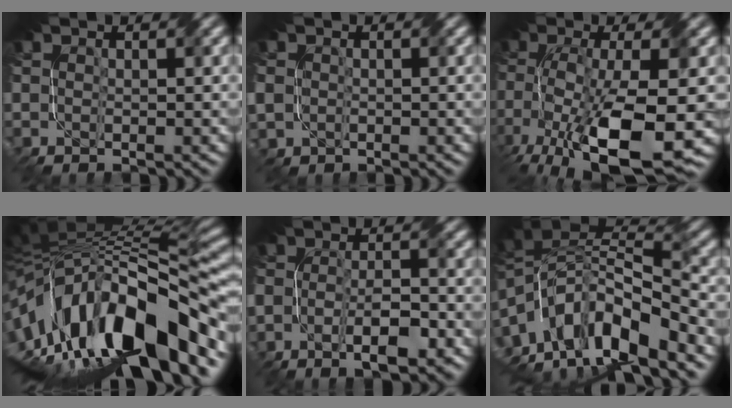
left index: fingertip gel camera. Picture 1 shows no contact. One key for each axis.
{"total": 2.0, "fx": 0.7, "fy": 1.9, "fz": -0.3, "tx": -0.001, "ty": 0.009, "tz": 0.017}
{"total": 10.4, "fx": -5.0, "fy": 3.5, "fz": 8.4, "tx": -0.164, "ty": -0.017, "tz": -0.081}
{"total": 15.7, "fx": -3.4, "fy": 6.4, "fz": 13.9, "tx": -0.230, "ty": 0.036, "tz": -0.066}
{"total": 4.5, "fx": -2.2, "fy": 2.1, "fz": 3.3, "tx": -0.058, "ty": -0.001, "tz": -0.033}
{"total": 10.9, "fx": -6.2, "fy": 4.6, "fz": 7.7, "tx": -0.142, "ty": 0.029, "tz": -0.108}